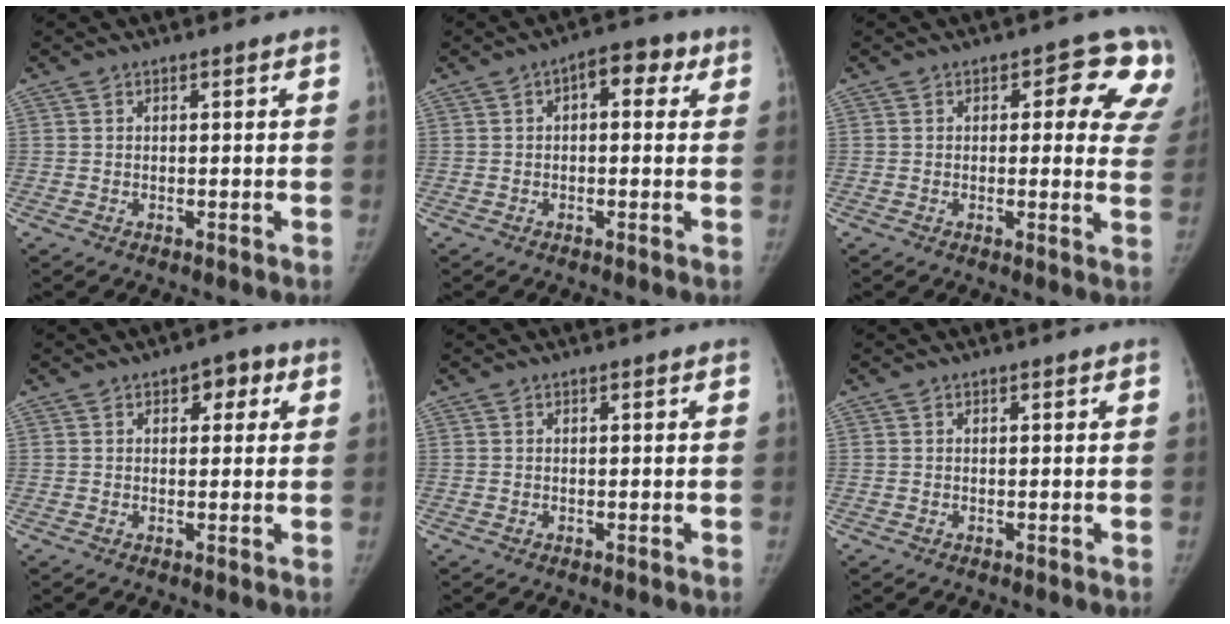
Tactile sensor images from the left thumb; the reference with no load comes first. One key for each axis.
{"total": 6.2, "fx": 1.9, "fy": 3.4, "fz": 4.9, "tx": -0.039, "ty": 0.016, "tz": 0.016}
{"total": 10.3, "fx": 4.6, "fy": 5.6, "fz": 7.4, "tx": -0.028, "ty": -0.017, "tz": 0.032}
{"total": 4.4, "fx": 1.8, "fy": 2.7, "fz": 3.0, "tx": -0.011, "ty": 0.000, "tz": 0.016}
{"total": 0.0}
{"total": 0.0}